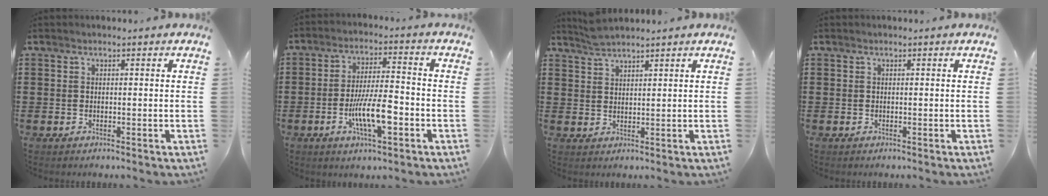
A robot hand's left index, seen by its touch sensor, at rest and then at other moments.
{"total": 9.4, "force": [-3.1, 2.6, 8.4], "torque": [-0.169, -0.004, -0.060]}
{"total": 2.6, "force": [2.5, 0.0, 0.6], "torque": [-0.017, -0.001, 0.048]}
{"total": 0.0}